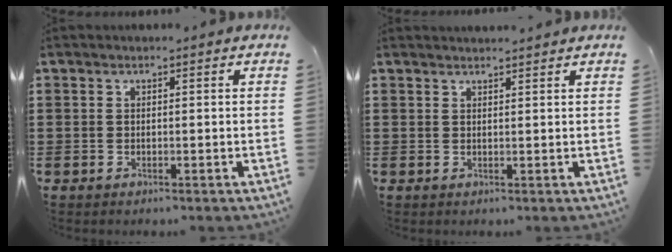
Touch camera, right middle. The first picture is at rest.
{"total": 1.3, "force": [1.3, -0.2, 0.0], "torque": [-0.002, -0.004, 0.025]}